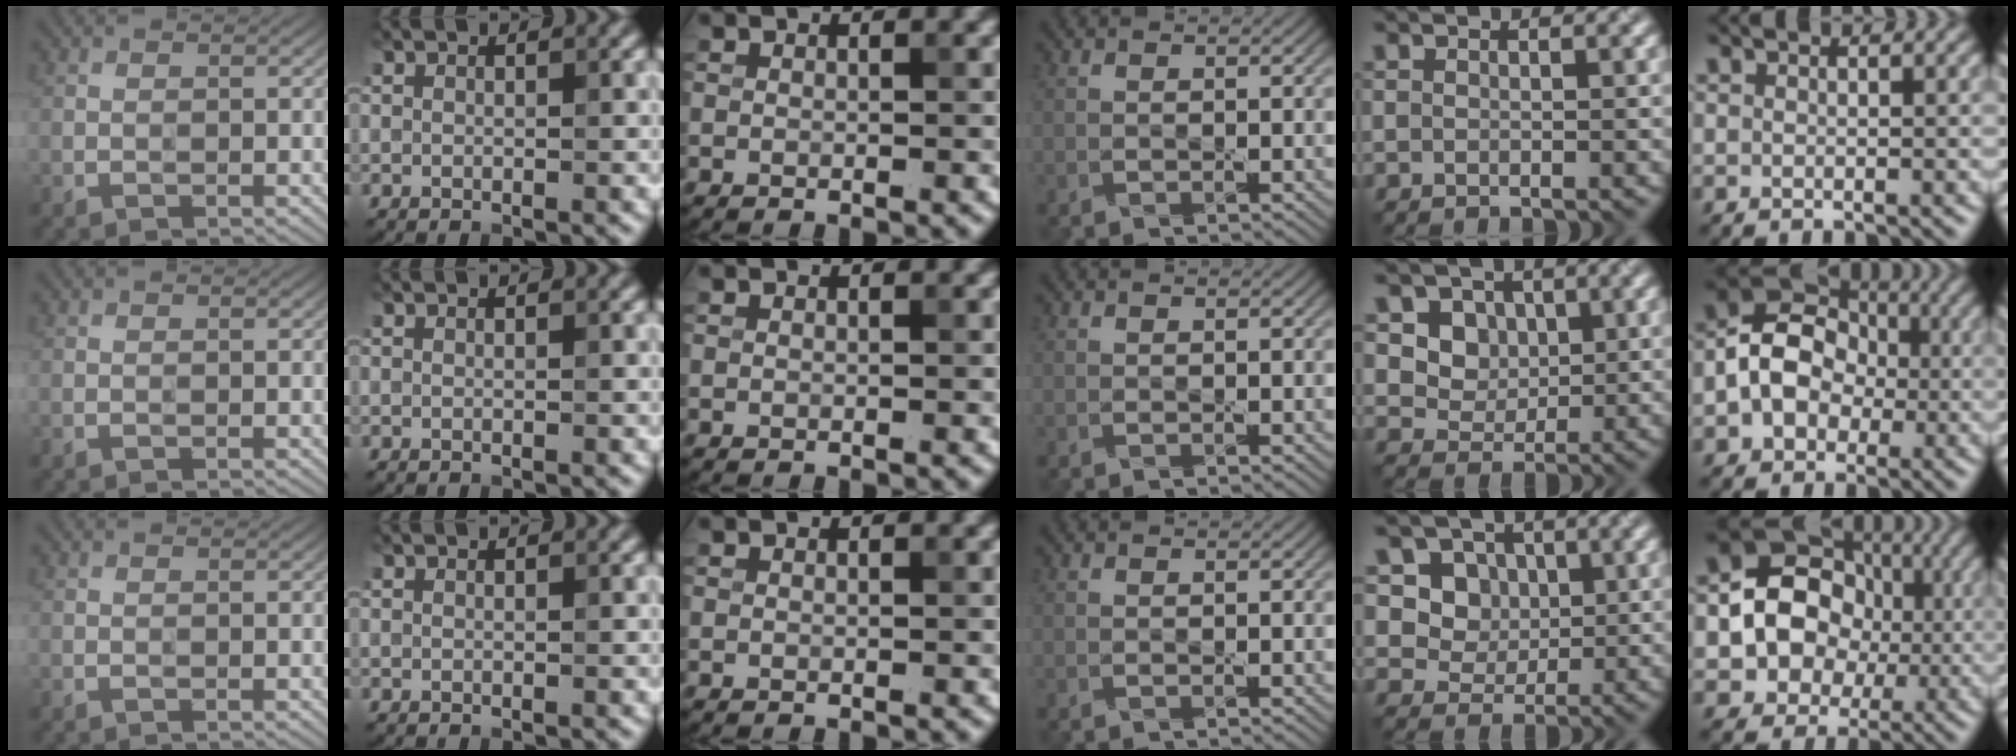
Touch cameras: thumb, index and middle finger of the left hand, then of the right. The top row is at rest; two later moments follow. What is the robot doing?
{"motion": "wipe", "object": "paper plate"}